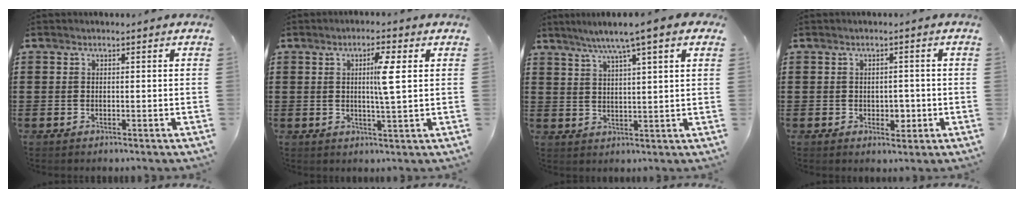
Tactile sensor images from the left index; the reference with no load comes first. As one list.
[{"total": 5.3, "force": [1.4, 0.4, 5.1], "torque": [-0.092, -0.002, 0.017]}, {"total": 6.1, "force": [4.4, 0.1, 4.3], "torque": [-0.095, -0.009, 0.072]}, {"total": 2.6, "force": [-0.5, 1.9, 1.8], "torque": [-0.028, 0.001, -0.013]}]